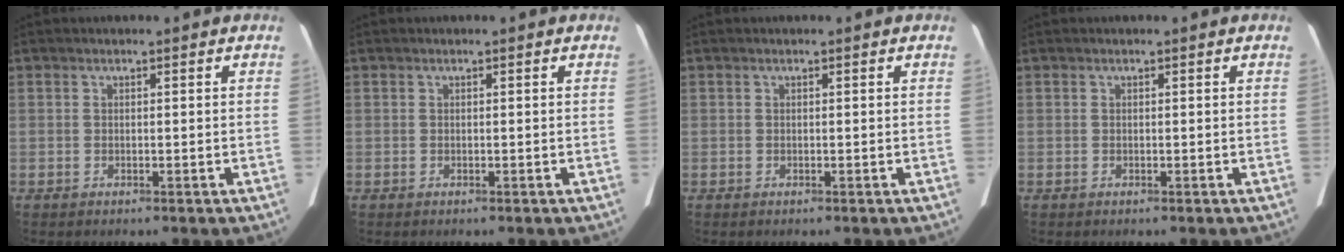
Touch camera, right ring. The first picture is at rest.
{"total": 0.0}
{"total": 0.0}
{"total": 0.0}